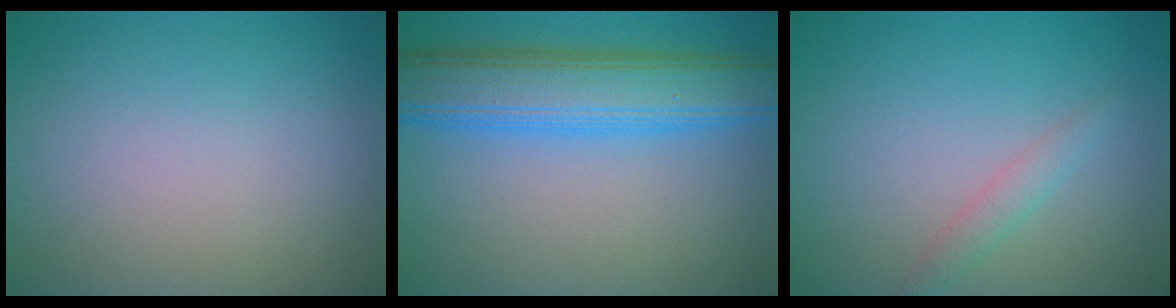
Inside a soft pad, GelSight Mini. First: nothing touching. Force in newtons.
{"total": 8.1, "press": 8.1, "slide": 0.1}
{"total": 1.4, "press": 1.4, "slide": 0.1}